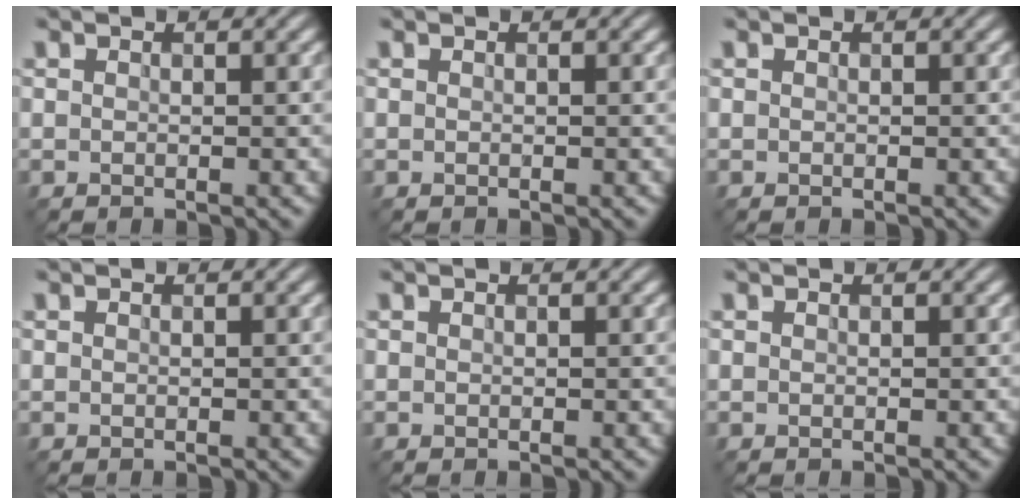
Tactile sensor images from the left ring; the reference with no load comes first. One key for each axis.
{"total": 0.0}
{"total": 0.0}
{"total": 0.0}
{"total": 0.0}
{"total": 0.0}